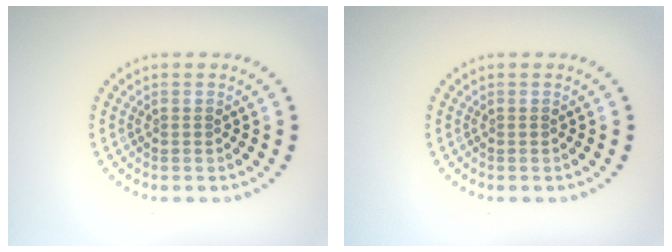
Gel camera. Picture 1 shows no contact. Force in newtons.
{"total": 0.0}